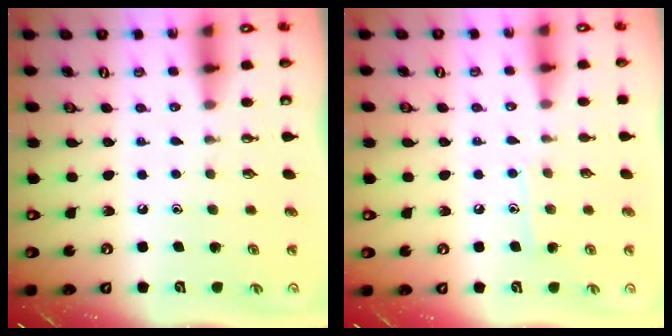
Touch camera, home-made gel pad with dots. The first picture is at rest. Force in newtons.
{"total": 7.3, "press": 7.2, "slide": 0.6}